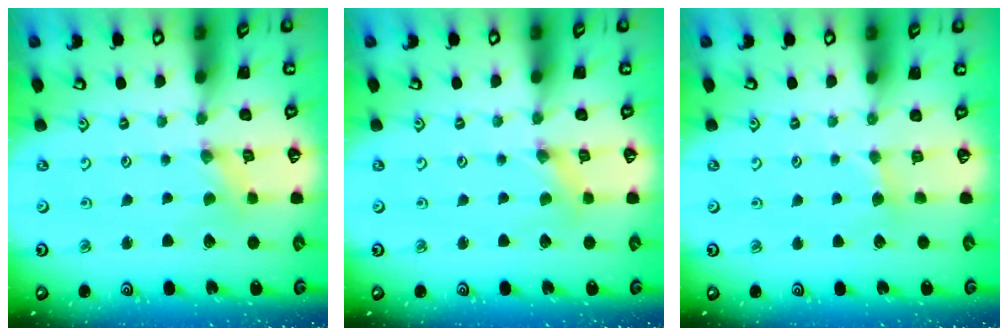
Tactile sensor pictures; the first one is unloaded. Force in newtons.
{"total": 1.6, "press": 1.6, "slide": 0.3}
{"total": 2.0, "press": 2.0, "slide": 0.1}